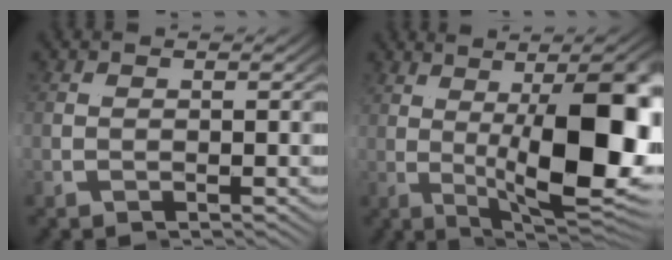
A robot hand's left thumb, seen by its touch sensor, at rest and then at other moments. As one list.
[{"total": 12.4, "force": [-1.0, 1.7, 12.2], "torque": [-0.181, 0.003, -0.003]}]